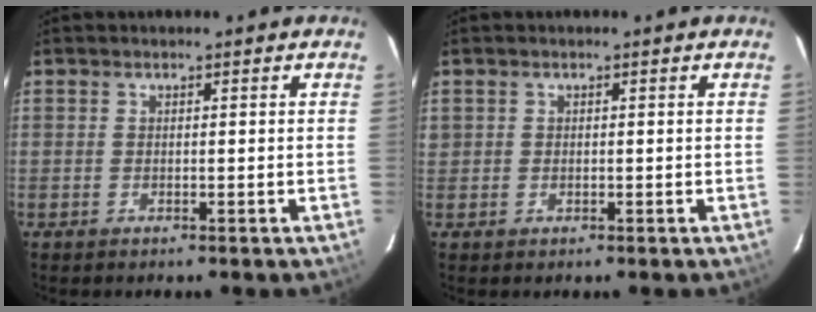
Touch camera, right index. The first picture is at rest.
{"total": 0.8, "force": [0.2, 0.7, 0.1], "torque": [0.003, 0.001, 0.003]}